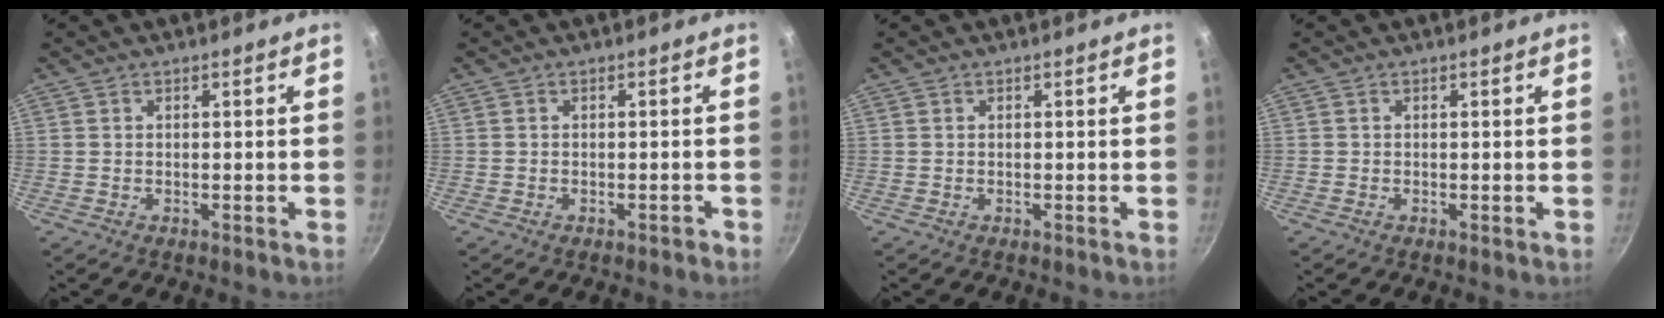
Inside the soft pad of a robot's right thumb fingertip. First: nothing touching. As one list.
[{"total": 0.9, "force": [-0.7, 0.4, 0.4], "torque": [0.000, 0.014, -0.001]}, {"total": 0.0}, {"total": 0.0}]